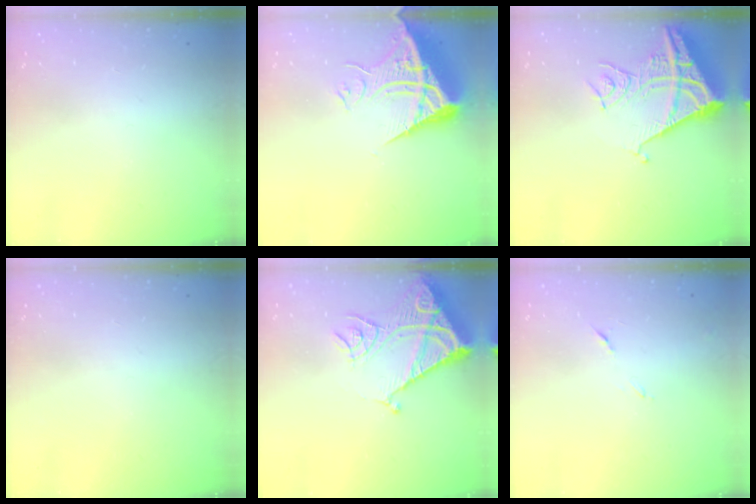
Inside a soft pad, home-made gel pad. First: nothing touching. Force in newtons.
{"total": 11.0, "press": 10.9, "slide": 1.2}
{"total": 12.2, "press": 12.1, "slide": 1.5}
{"total": 0.0}
{"total": 13.7, "press": 13.6, "slide": 1.6}
{"total": 6.1, "press": 6.1, "slide": 0.6}